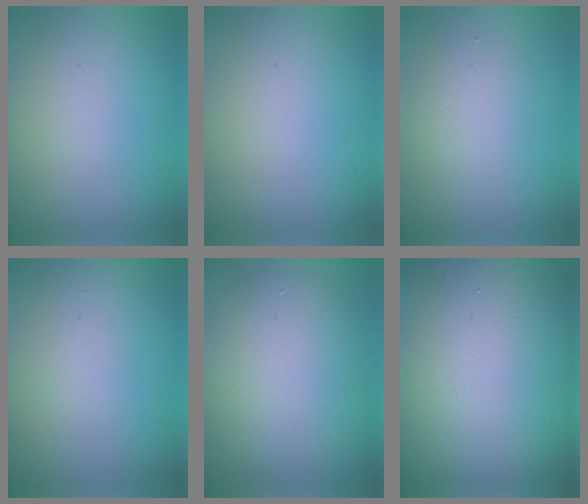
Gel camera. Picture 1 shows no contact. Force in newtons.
{"total": 0.0}
{"total": 2.5, "press": 2.5, "slide": 0.1}
{"total": 0.7, "press": 0.7, "slide": 0.1}
{"total": 7.5, "press": 7.5, "slide": 0.6}
{"total": 25.8, "press": 25.7, "slide": 1.5}